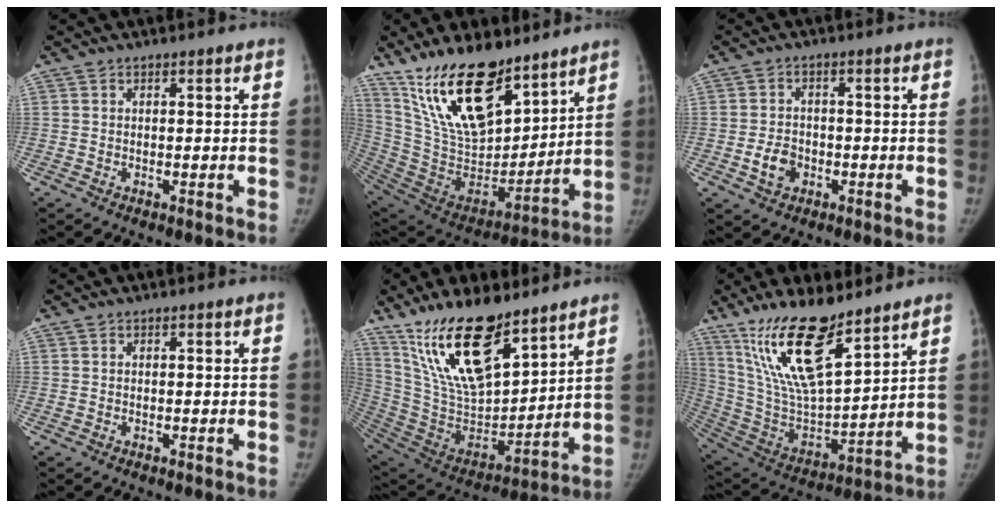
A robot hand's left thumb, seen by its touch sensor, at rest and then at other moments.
{"total": 24.5, "force": [16.5, 10.8, 14.7], "torque": [-0.223, -0.079, 0.306]}
{"total": 4.4, "force": [-1.4, 3.4, 2.4], "torque": [-0.032, 0.010, -0.024]}
{"total": 0.0}
{"total": 23.3, "force": [15.6, 8.8, 14.9], "torque": [-0.233, -0.076, 0.297]}
{"total": 20.3, "force": [13.6, 6.0, 13.8], "torque": [-0.234, -0.073, 0.264]}